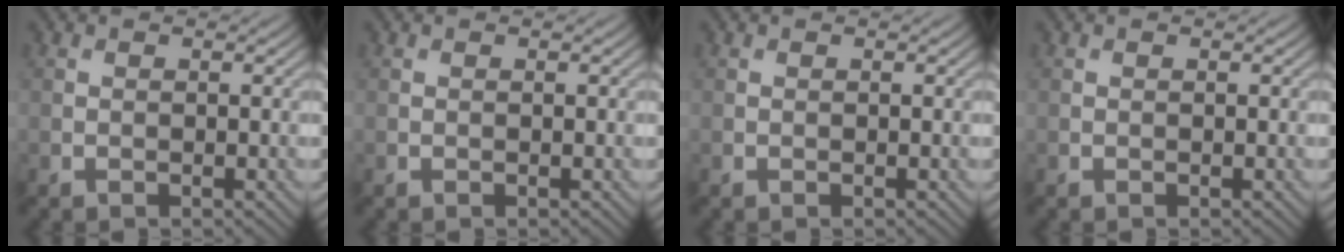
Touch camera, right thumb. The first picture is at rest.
{"total": 0.0}
{"total": 0.0}
{"total": 0.0}